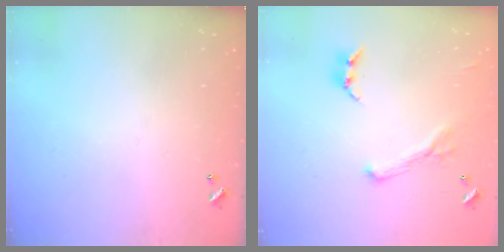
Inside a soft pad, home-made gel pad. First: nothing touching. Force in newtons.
{"total": 1.1, "press": 0.6, "slide": 0.9}